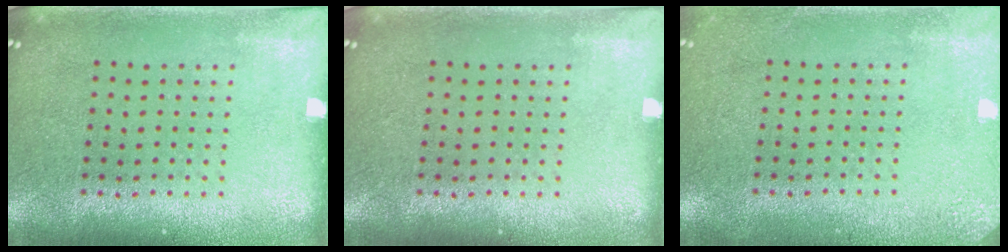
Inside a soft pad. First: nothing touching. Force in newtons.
{"total": 0.0}
{"total": 2.0, "press": 2.0, "slide": 0.3}